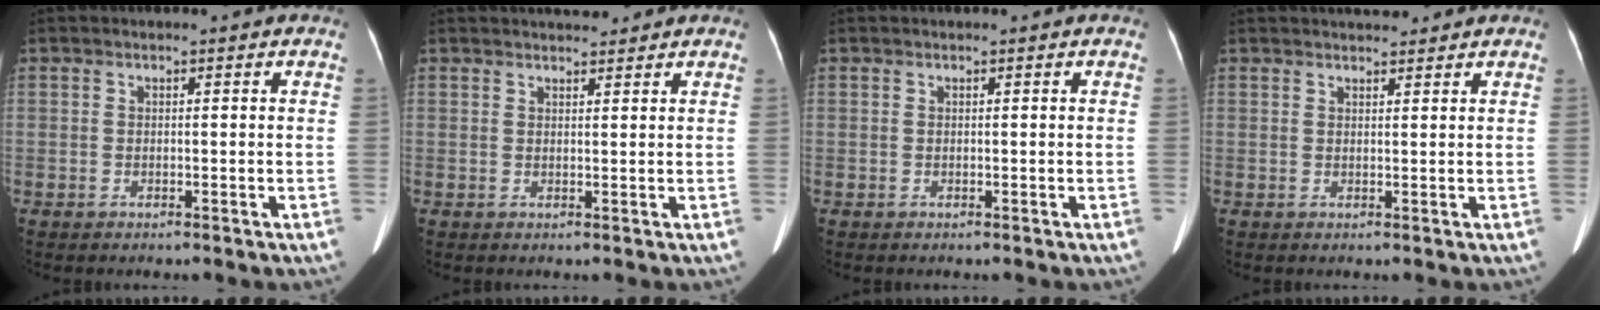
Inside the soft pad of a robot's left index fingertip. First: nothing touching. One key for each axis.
{"total": 3.2, "fx": 3.0, "fy": 0.6, "fz": 0.9, "tx": -0.010, "ty": 0.014, "tz": 0.043}
{"total": 0.0}
{"total": 3.1, "fx": 2.9, "fy": 0.6, "fz": 0.9, "tx": -0.010, "ty": 0.016, "tz": 0.043}